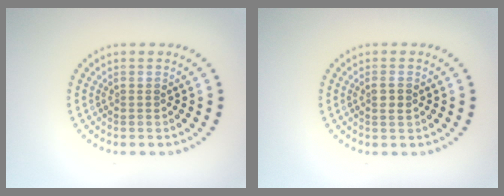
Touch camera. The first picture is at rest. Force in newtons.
{"total": 1.1, "press": 1.1, "slide": 0.4}